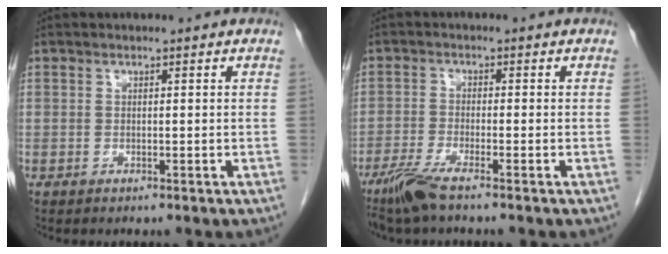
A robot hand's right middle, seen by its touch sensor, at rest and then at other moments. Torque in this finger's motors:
{"motor_torque": [0.75, -0.52, 0.29, 0.07]}